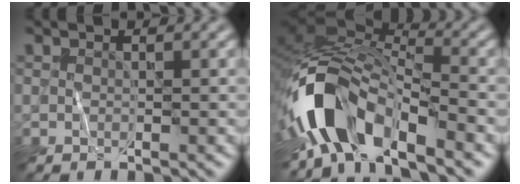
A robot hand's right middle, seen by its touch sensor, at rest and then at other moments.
{"total": 10.1, "force": [-6.0, 4.2, 6.9], "torque": [-0.125, 0.011, -0.121]}